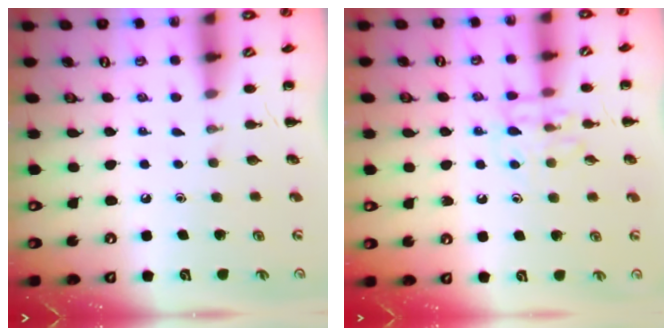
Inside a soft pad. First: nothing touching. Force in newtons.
{"total": 9.5, "press": 9.5, "slide": 0.8}